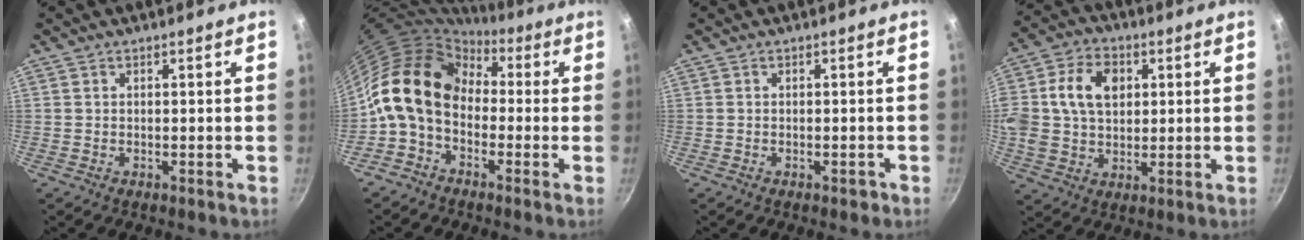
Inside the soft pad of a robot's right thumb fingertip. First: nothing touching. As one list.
[{"total": 14.4, "force": [-0.3, 10.6, 9.8], "torque": [-0.155, 0.039, -0.029]}, {"total": 1.1, "force": [-0.6, 0.6, 0.7], "torque": [-0.006, 0.009, -0.005]}, {"total": 15.8, "force": [3.3, 11.7, 10.1], "torque": [-0.191, 0.020, 0.051]}]